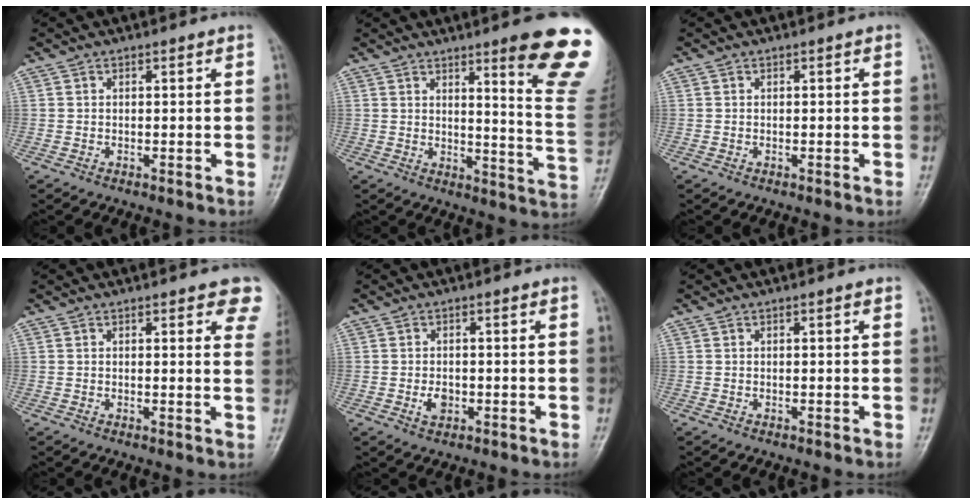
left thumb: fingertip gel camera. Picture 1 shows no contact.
{"total": 16.5, "force": [10.1, 1.5, 13.0], "torque": [-0.129, -0.069, 0.125]}
{"total": 0.0}
{"total": 7.4, "force": [4.5, 2.6, 5.3], "torque": [-0.029, -0.013, 0.042]}
{"total": 2.5, "force": [-0.5, 1.8, 1.7], "torque": [-0.024, 0.000, -0.006]}
{"total": 0.5, "force": [0.3, 0.0, 0.4], "torque": [-0.008, 0.000, 0.002]}